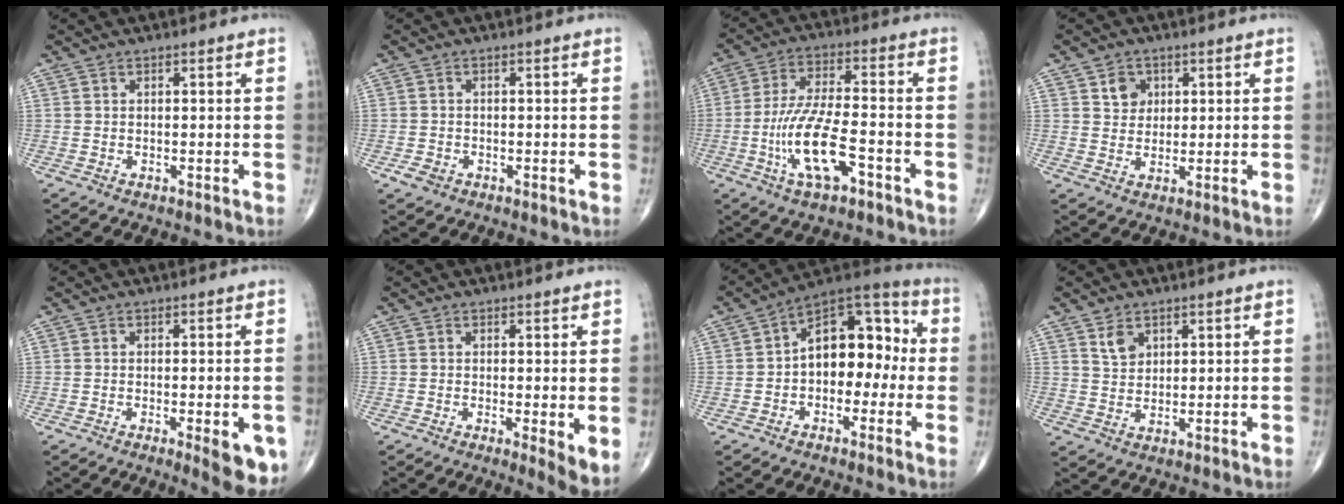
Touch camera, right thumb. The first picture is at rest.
{"total": 2.1, "force": [-1.0, 1.6, 1.0], "torque": [-0.016, 0.003, -0.014]}
{"total": 12.7, "force": [-4.8, 4.4, 10.9], "torque": [-0.221, 0.026, -0.088]}
{"total": 4.2, "force": [1.7, 3.6, 1.5], "torque": [-0.004, -0.008, 0.029]}
{"total": 7.7, "force": [-2.9, 2.2, 6.7], "torque": [-0.069, -0.008, -0.034]}
{"total": 4.4, "force": [-0.3, 1.0, 4.3], "torque": [-0.068, -0.015, -0.008]}
{"total": 14.0, "force": [-0.7, 9.0, 10.7], "torque": [-0.119, 0.048, -0.028]}
{"total": 3.7, "force": [2.1, 2.4, 1.8], "torque": [-0.020, -0.015, 0.044]}